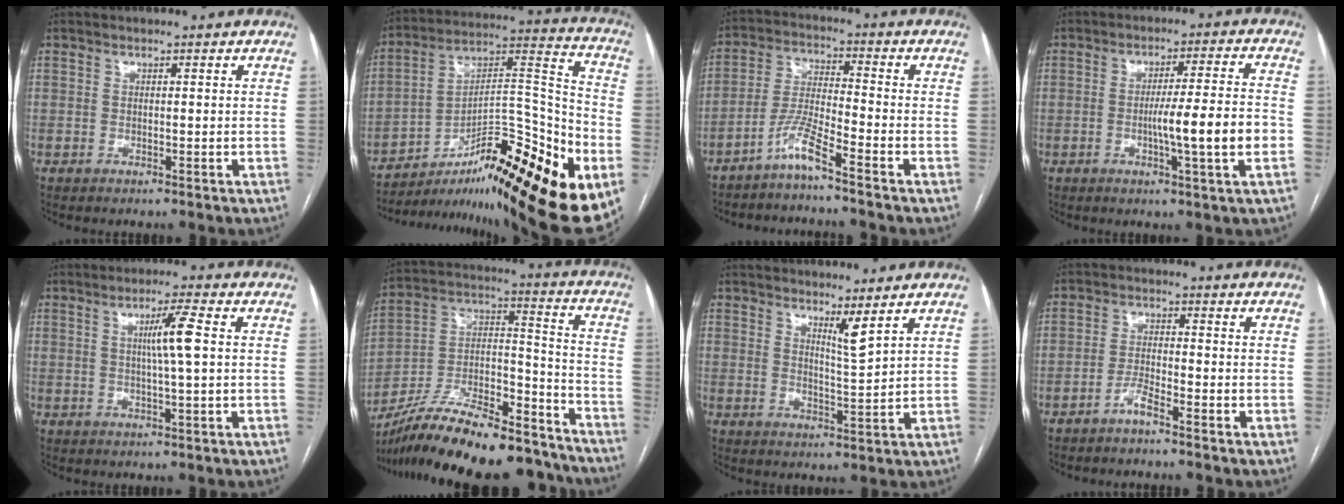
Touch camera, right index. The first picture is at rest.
{"total": 29.3, "force": [-16.8, 4.5, 23.5], "torque": [-0.302, 0.016, -0.261]}
{"total": 5.8, "force": [-4.4, -0.6, 3.7], "torque": [-0.085, -0.012, -0.095]}
{"total": 9.8, "force": [-2.2, -0.7, 9.5], "torque": [-0.151, -0.002, -0.036]}
{"total": 5.3, "force": [0.9, -0.6, 5.2], "torque": [-0.092, 0.000, 0.017]}
{"total": 27.5, "force": [-23.7, 6.8, 12.1], "torque": [-0.184, 0.018, -0.370]}
{"total": 3.3, "force": [2.5, -0.6, 2.0], "torque": [-0.037, -0.021, 0.046]}
{"total": 2.7, "force": [-2.2, -0.2, 1.6], "torque": [-0.034, 0.000, -0.045]}